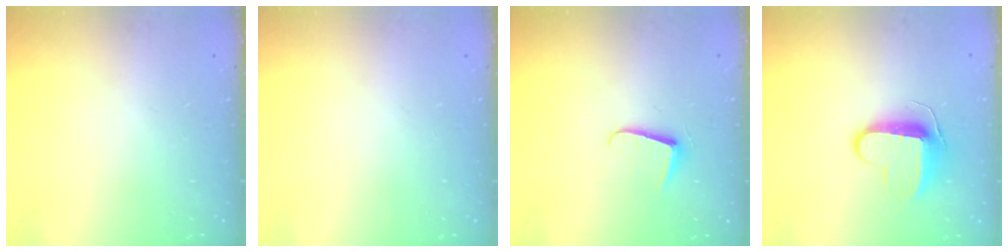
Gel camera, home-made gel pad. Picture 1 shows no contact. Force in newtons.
{"total": 0.0}
{"total": 5.9, "press": 5.9, "slide": 0.6}
{"total": 9.6, "press": 9.6, "slide": 0.9}